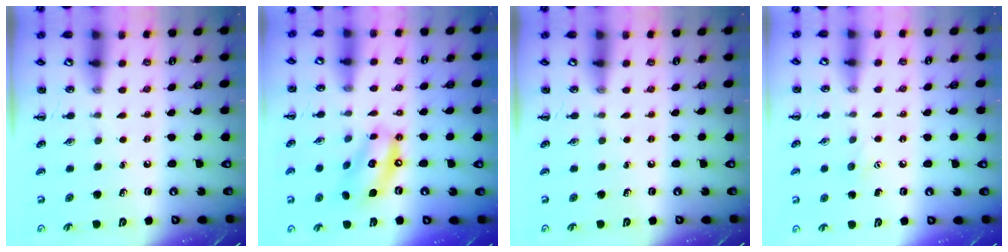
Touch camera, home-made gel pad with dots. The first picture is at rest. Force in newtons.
{"total": 12.3, "press": 11.9, "slide": 3.1}
{"total": 0.0}
{"total": 5.4, "press": 5.3, "slide": 1.3}